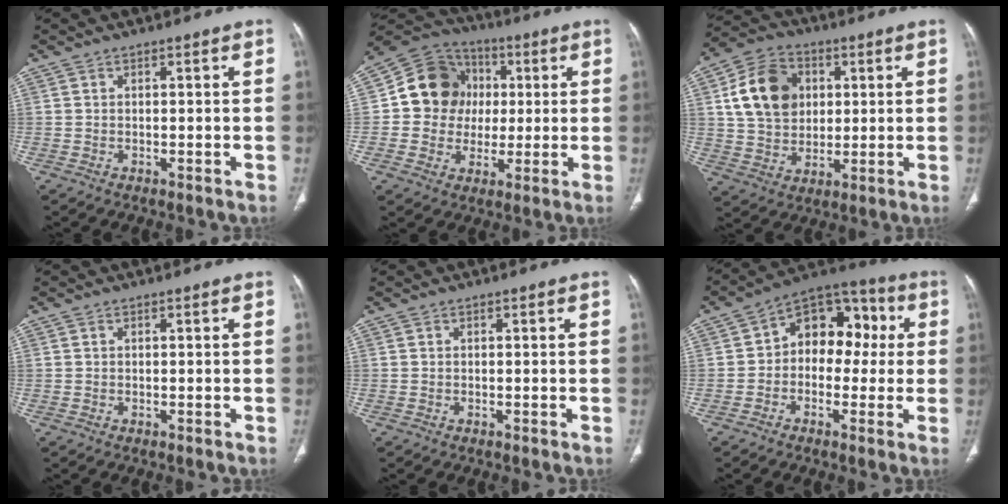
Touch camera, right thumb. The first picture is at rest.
{"total": 14.0, "force": [1.4, 12.7, 5.7], "torque": [-0.060, 0.017, 0.019]}
{"total": 14.3, "force": [3.4, 11.1, 8.3], "torque": [-0.125, 0.004, 0.060]}
{"total": 0.0}
{"total": 0.0}
{"total": 13.0, "force": [1.0, 9.3, 9.1], "torque": [-0.077, 0.044, -0.004]}